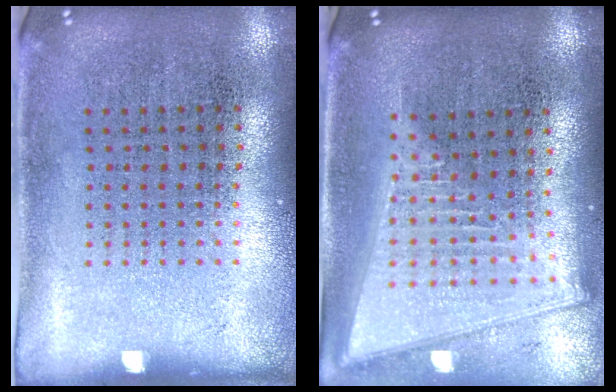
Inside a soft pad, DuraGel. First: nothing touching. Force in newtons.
{"total": 2.2, "press": 1.8, "slide": 1.2}